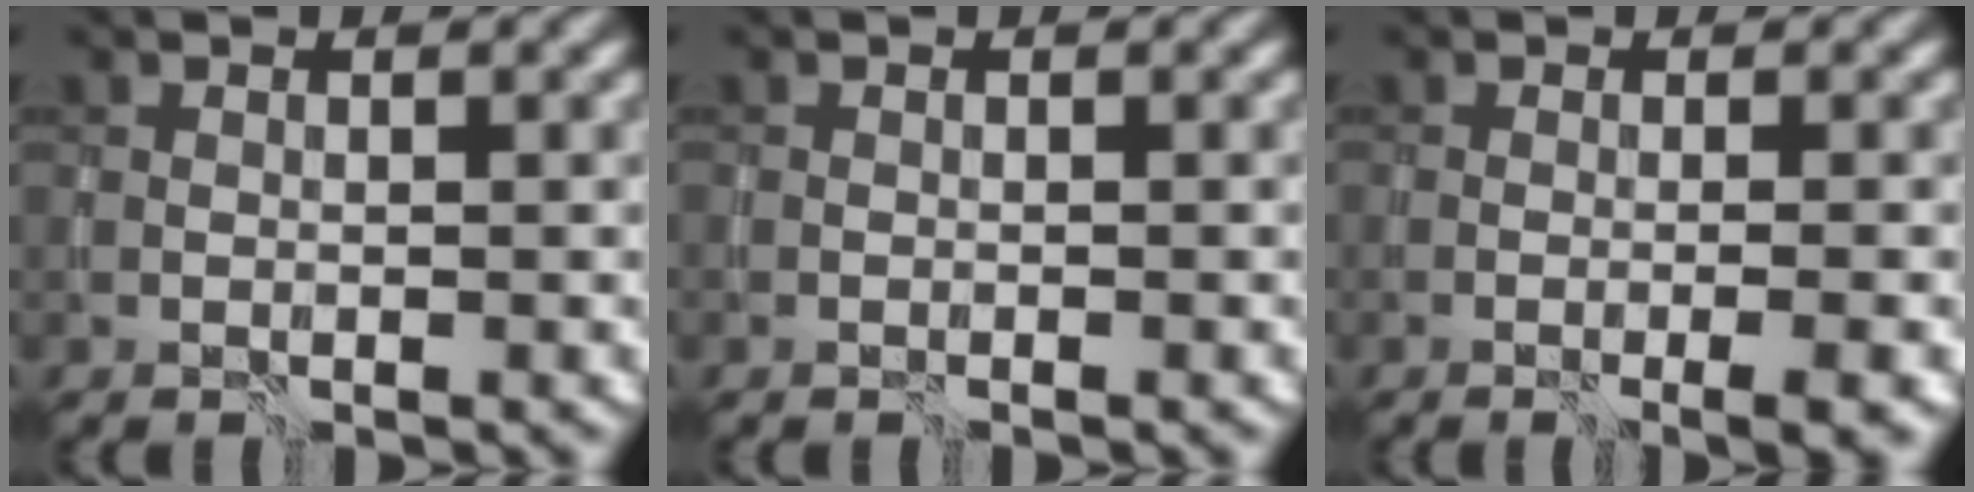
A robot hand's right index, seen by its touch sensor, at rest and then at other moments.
{"total": 0.0}
{"total": 2.3, "force": [-0.7, 0.3, 2.2], "torque": [-0.023, -0.002, -0.014]}